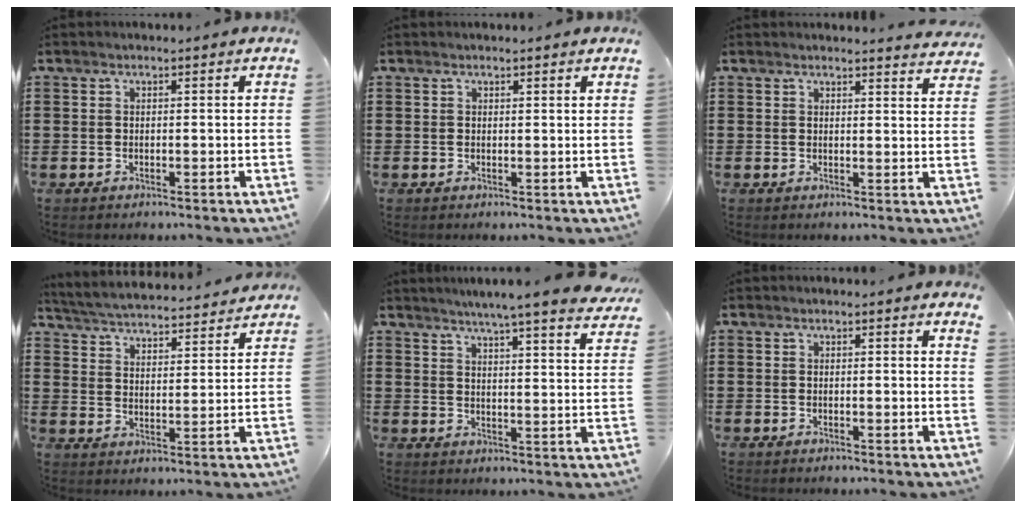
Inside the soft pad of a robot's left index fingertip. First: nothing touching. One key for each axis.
{"total": 0.6, "fx": 0.6, "fy": 0.0, "fz": 0.1, "tx": -0.004, "ty": 0.000, "tz": 0.012}
{"total": 2.3, "fx": 2.3, "fy": -0.3, "fz": 0.1, "tx": -0.001, "ty": -0.012, "tz": 0.041}
{"total": 4.1, "fx": 4.1, "fy": -0.3, "fz": 0.4, "tx": -0.030, "ty": -0.035, "tz": 0.064}
{"total": 4.9, "fx": 4.6, "fy": -0.7, "fz": 1.6, "tx": -0.052, "ty": -0.030, "tz": 0.076}
{"total": 0.9, "fx": 0.8, "fy": -0.2, "fz": 0.4, "tx": -0.009, "ty": -0.003, "tz": 0.014}